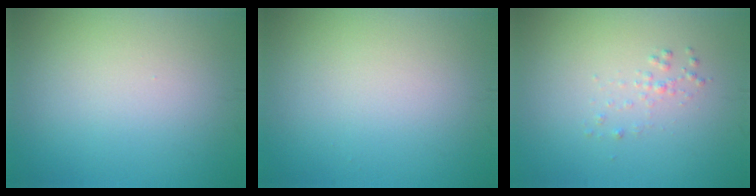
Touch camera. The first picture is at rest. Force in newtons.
{"total": 0.0}
{"total": 0.9, "press": 0.9, "slide": 0.0}